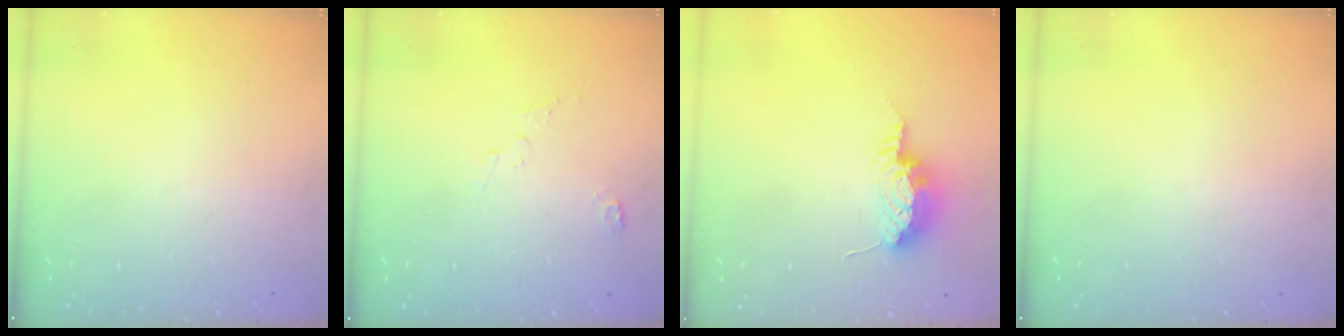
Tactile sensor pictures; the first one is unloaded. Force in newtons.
{"total": 2.4, "press": 2.4, "slide": 0.3}
{"total": 15.7, "press": 10.9, "slide": 11.3}
{"total": 0.0}